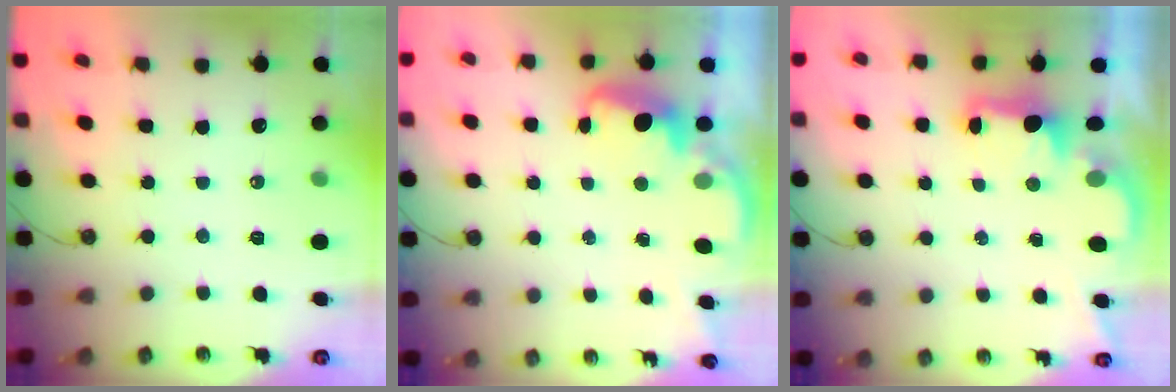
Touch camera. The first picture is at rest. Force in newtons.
{"total": 2.6, "press": 2.6, "slide": 0.5}
{"total": 2.2, "press": 2.0, "slide": 0.8}